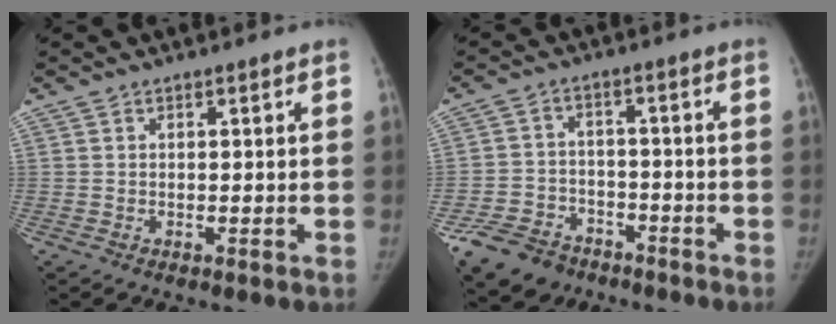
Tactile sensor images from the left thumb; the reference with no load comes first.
{"total": 10.8, "force": [-7.4, 7.1, 3.2], "torque": [-0.058, 0.036, -0.125]}